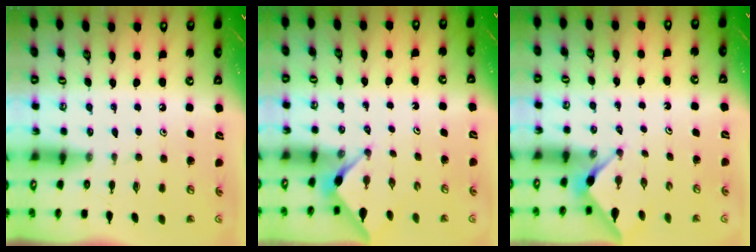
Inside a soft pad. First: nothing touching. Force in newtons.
{"total": 3.0, "press": 3.0, "slide": 0.4}
{"total": 2.9, "press": 2.8, "slide": 0.3}